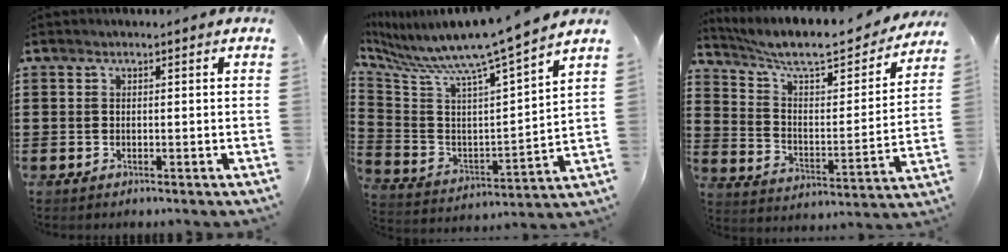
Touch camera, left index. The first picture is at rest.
{"total": 8.2, "force": [7.4, -1.4, 3.4], "torque": [-0.100, -0.077, 0.109]}
{"total": 8.6, "force": [7.3, 1.3, 4.4], "torque": [-0.108, -0.051, 0.121]}